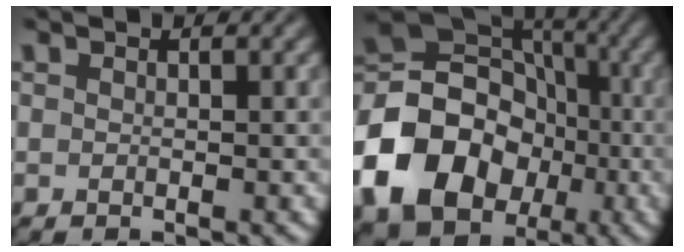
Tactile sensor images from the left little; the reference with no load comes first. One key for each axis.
{"total": 15.7, "fx": -5.0, "fy": 12.8, "fz": 7.7, "tx": -0.169, "ty": 0.003, "tz": -0.109}